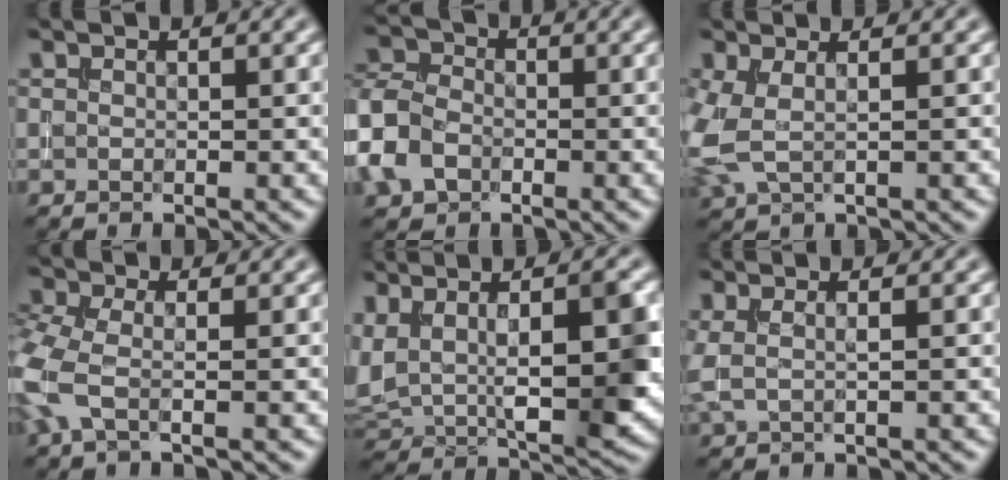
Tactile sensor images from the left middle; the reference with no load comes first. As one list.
[{"total": 5.0, "force": [-2.3, 3.6, 2.6], "torque": [-0.060, 0.005, -0.063]}, {"total": 2.8, "force": [0.1, 1.4, 2.4], "torque": [-0.075, 0.000, -0.001]}, {"total": 4.3, "force": [-1.4, 2.2, 3.5], "torque": [-0.102, 0.000, -0.042]}, {"total": 9.6, "force": [1.7, 3.7, 8.7], "torque": [-0.160, -0.001, 0.035]}, {"total": 1.5, "force": [0.6, 0.5, 1.3], "torque": [-0.021, 0.007, 0.007]}]